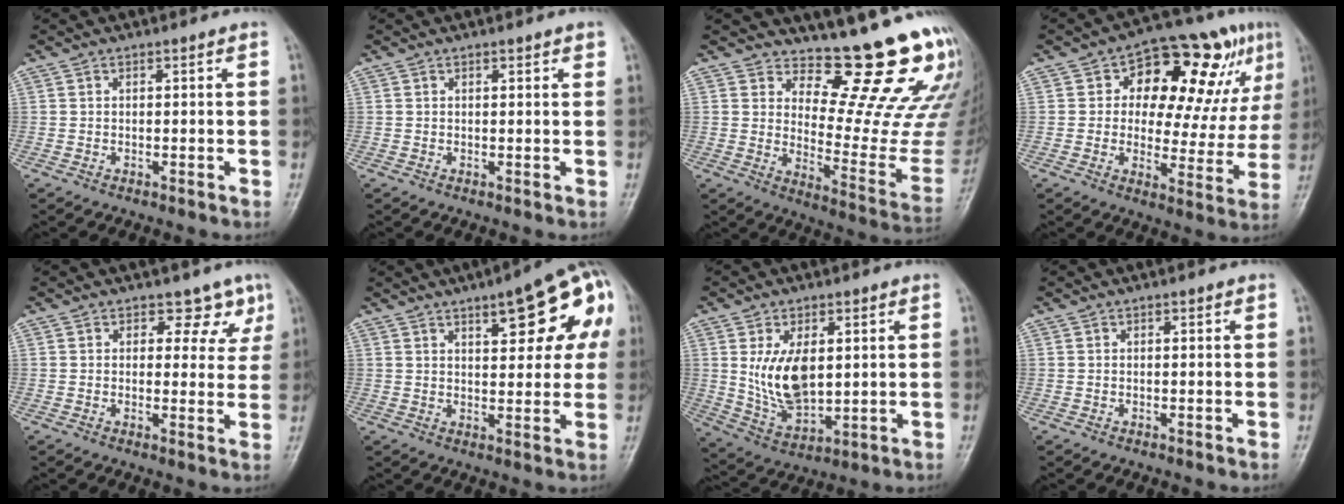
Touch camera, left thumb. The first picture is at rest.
{"total": 1.7, "force": [1.1, 0.5, 1.2], "torque": [-0.014, -0.003, 0.012]}
{"total": 19.3, "force": [15.9, 4.8, 9.8], "torque": [-0.080, -0.165, 0.203]}
{"total": 20.7, "force": [8.1, 10.4, 15.9], "torque": [-0.162, -0.001, 0.113]}
{"total": 5.0, "force": [3.2, 3.5, 1.6], "torque": [0.020, -0.016, 0.031]}
{"total": 16.1, "force": [5.8, 5.7, 13.9], "torque": [-0.143, 0.005, 0.064]}
{"total": 11.3, "force": [1.9, 6.5, 9.1], "torque": [-0.148, -0.017, 0.051]}
{"total": 0.0}